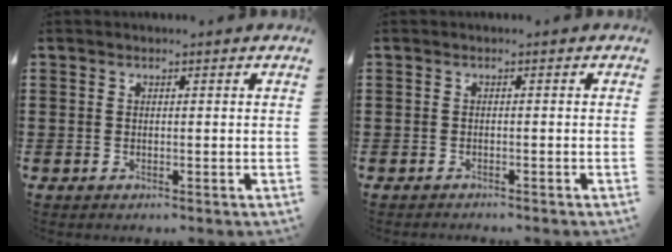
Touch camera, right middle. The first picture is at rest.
{"total": 0.5, "force": [-0.5, 0.0, 0.0], "torque": [-0.001, -0.001, -0.011]}